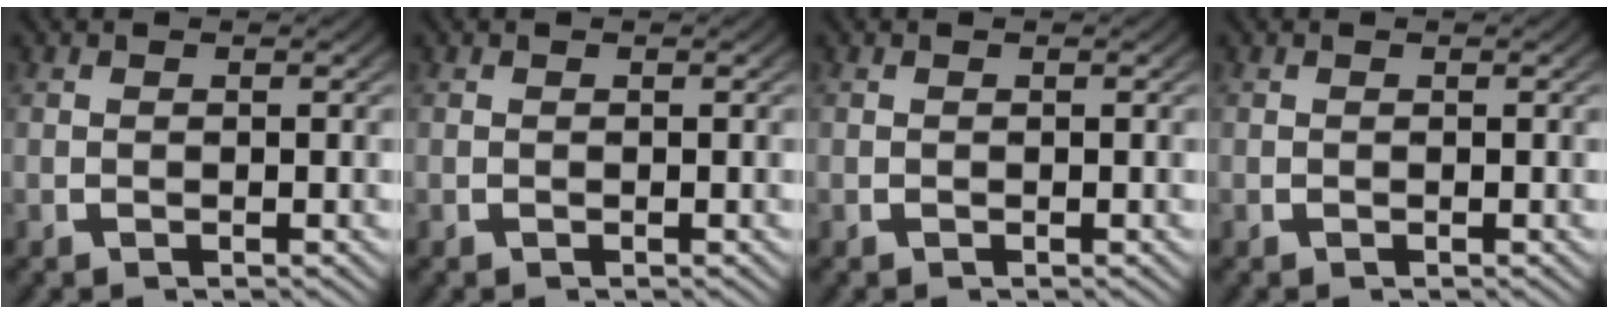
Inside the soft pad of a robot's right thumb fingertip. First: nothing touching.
{"total": 0.0}
{"total": 0.0}
{"total": 0.0}